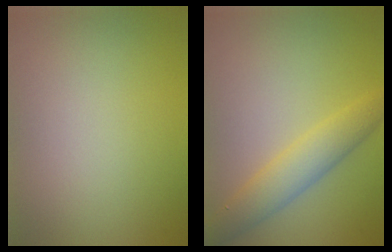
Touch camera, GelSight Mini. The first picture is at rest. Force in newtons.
{"total": 3.6, "press": 3.6, "slide": 0.0}